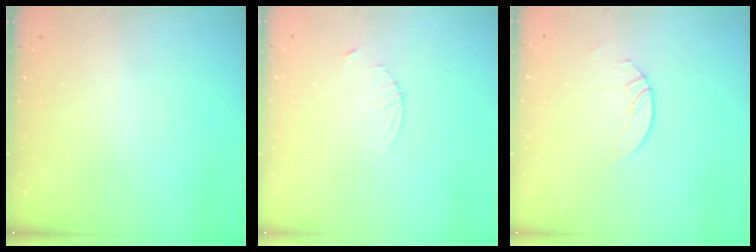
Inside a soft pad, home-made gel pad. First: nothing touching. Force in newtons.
{"total": 2.3, "press": 2.3, "slide": 0.3}
{"total": 2.1, "press": 2.1, "slide": 0.2}